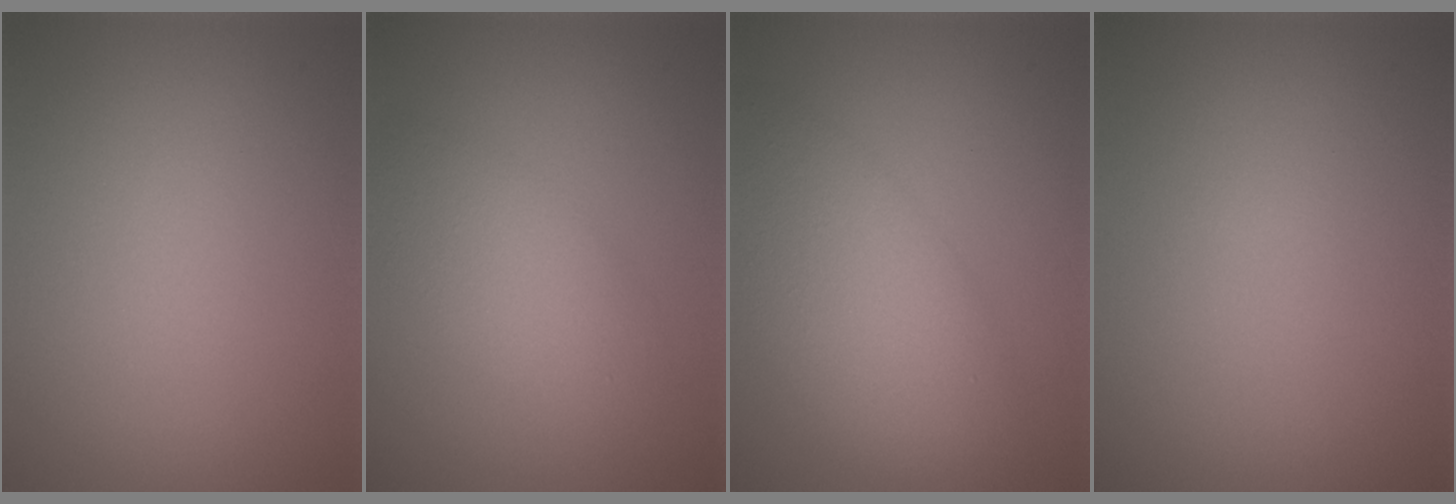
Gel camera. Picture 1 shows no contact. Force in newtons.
{"total": 3.7, "press": 3.7, "slide": 0.2}
{"total": 7.7, "press": 7.7, "slide": 0.2}
{"total": 0.0}